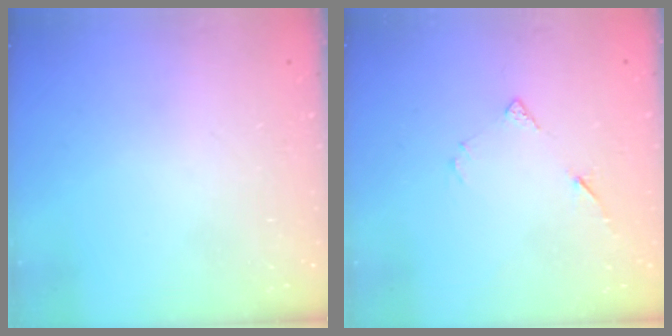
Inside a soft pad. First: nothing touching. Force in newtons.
{"total": 4.9, "press": 4.9, "slide": 0.5}